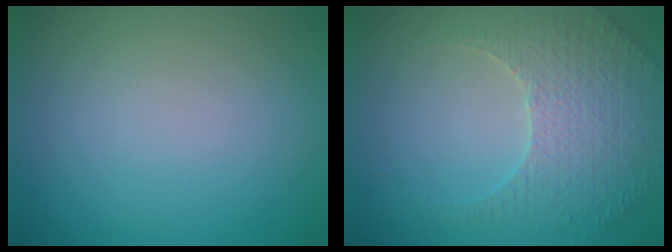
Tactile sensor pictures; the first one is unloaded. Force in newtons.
{"total": 3.9, "press": 3.6, "slide": 1.4}